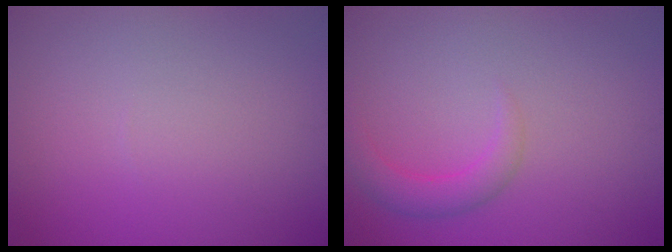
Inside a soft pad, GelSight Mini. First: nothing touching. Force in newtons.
{"total": 2.4, "press": 2.4, "slide": 0.3}